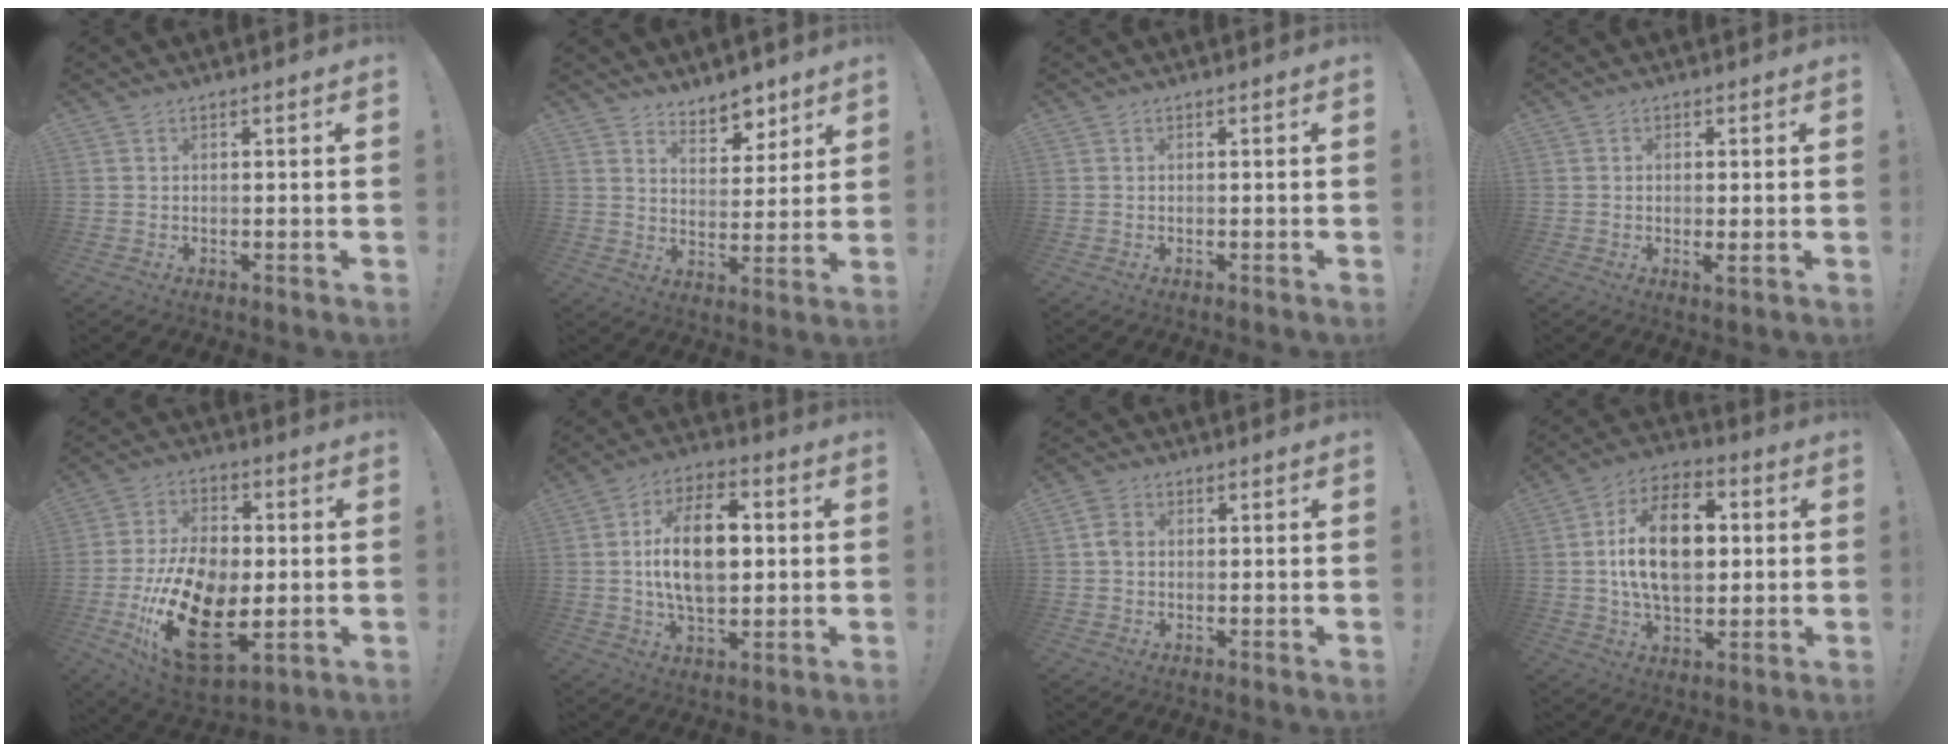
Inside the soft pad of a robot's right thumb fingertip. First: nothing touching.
{"total": 7.8, "force": [6.4, 4.0, 2.1], "torque": [-0.006, -0.057, 0.116]}
{"total": 0.0}
{"total": 2.2, "force": [0.1, 0.3, 2.2], "torque": [-0.033, -0.004, 0.003]}
{"total": 23.1, "force": [-6.0, 13.7, 17.6], "torque": [-0.343, 0.030, -0.087]}
{"total": 16.4, "force": [0.9, 9.3, 13.5], "torque": [-0.235, 0.004, 0.011]}
{"total": 3.7, "force": [0.4, 2.8, 2.4], "torque": [-0.045, 0.011, 0.008]}
{"total": 18.2, "force": [1.6, 11.0, 14.3], "torque": [-0.236, 0.010, 0.023]}